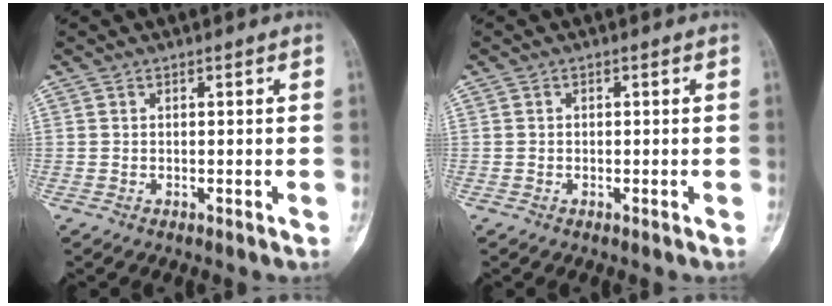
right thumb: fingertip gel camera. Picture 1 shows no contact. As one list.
[{"total": 0.0}]